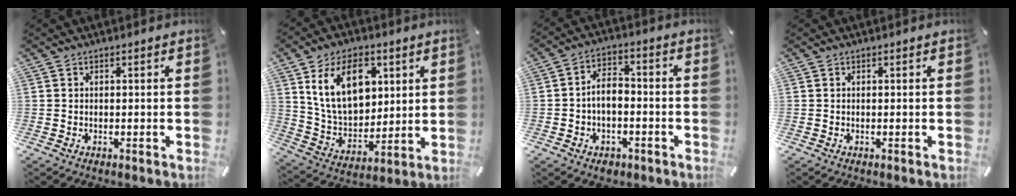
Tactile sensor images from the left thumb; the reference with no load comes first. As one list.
[{"total": 16.4, "force": [6.5, 11.1, 10.2], "torque": [-0.193, -0.012, 0.117]}, {"total": 7.0, "force": [-1.7, 5.3, 4.3], "torque": [-0.081, 0.018, -0.028]}, {"total": 0.0}]